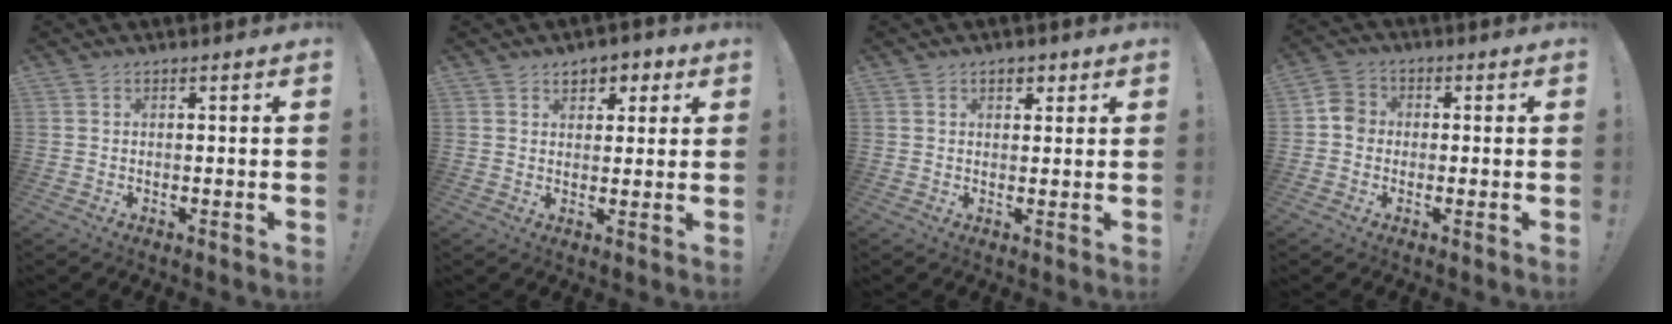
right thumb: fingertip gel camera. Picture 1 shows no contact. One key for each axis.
{"total": 4.8, "fx": 2.2, "fy": 3.7, "fz": 2.2, "tx": -0.019, "ty": -0.006, "tz": 0.036}
{"total": 3.1, "fx": 1.5, "fy": 2.0, "fz": 1.8, "tx": -0.021, "ty": 0.000, "tz": 0.024}
{"total": 5.4, "fx": -1.1, "fy": 4.5, "fz": 2.6, "tx": -0.038, "ty": 0.024, "tz": -0.016}